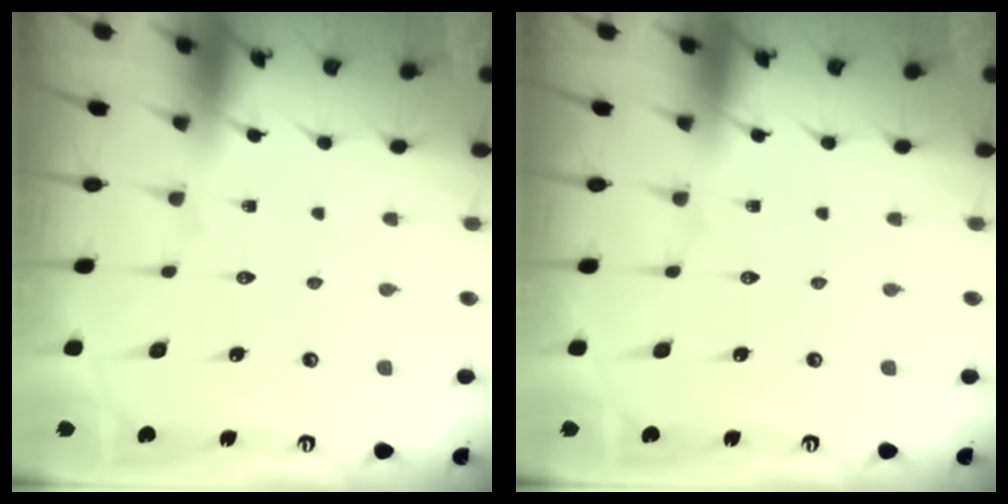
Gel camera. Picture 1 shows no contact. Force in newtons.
{"total": 0.0}